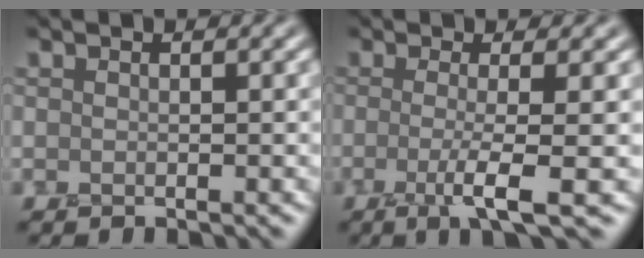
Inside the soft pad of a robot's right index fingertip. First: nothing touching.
{"total": 4.5, "force": [-0.8, 0.9, 4.3], "torque": [-0.072, -0.012, -0.020]}